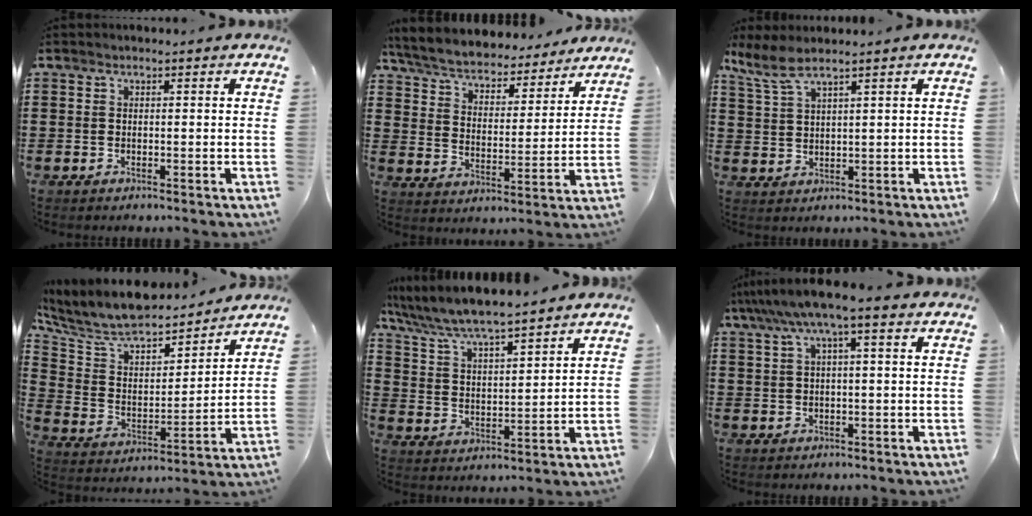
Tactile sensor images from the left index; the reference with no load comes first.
{"total": 5.5, "force": [5.3, 0.6, 1.1], "torque": [-0.048, -0.040, 0.089]}
{"total": 4.6, "force": [3.3, 0.6, 3.0], "torque": [-0.069, -0.001, 0.062]}
{"total": 9.3, "force": [8.2, 2.3, 3.6], "torque": [-0.111, -0.059, 0.141]}
{"total": 6.1, "force": [5.7, 0.1, 2.1], "torque": [-0.068, -0.035, 0.095]}
{"total": 5.0, "force": [2.0, 0.2, 4.6], "torque": [-0.092, 0.001, 0.032]}